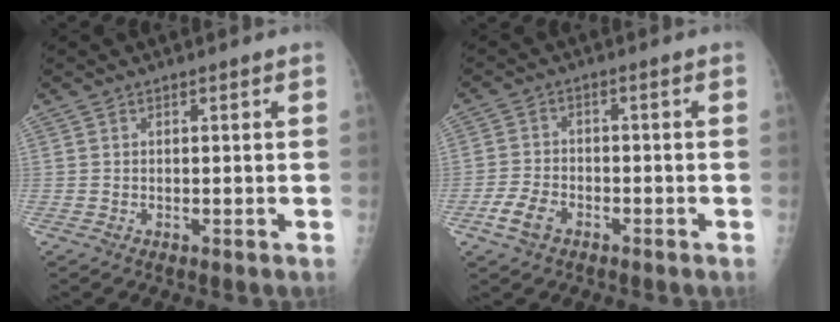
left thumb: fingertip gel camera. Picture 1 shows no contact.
{"total": 4.9, "force": [-2.9, 2.9, 2.8], "torque": [-0.059, 0.012, -0.054]}